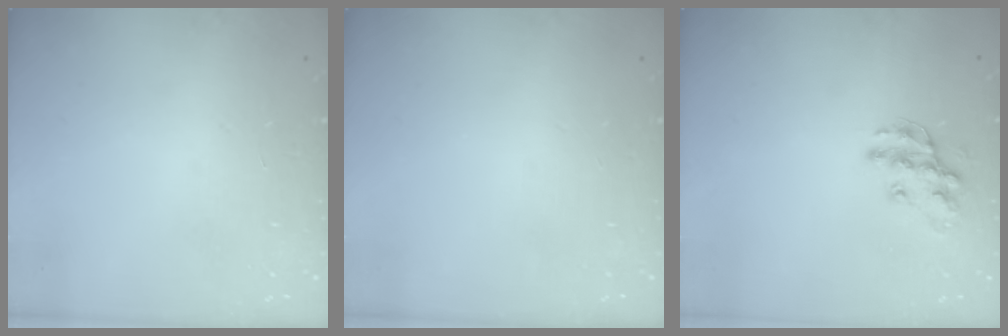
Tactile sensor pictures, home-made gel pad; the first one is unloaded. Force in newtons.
{"total": 0.0}
{"total": 12.2, "press": 12.2, "slide": 0.9}